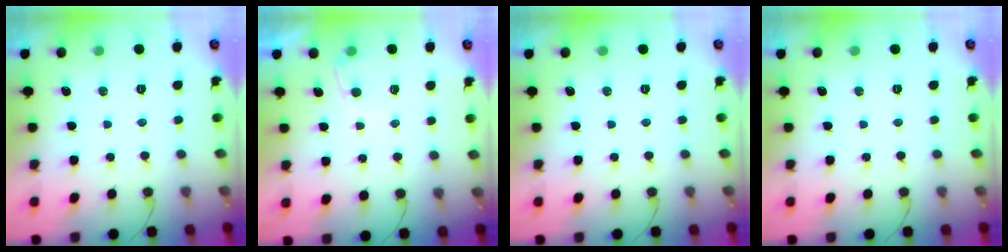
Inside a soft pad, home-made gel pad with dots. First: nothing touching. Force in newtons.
{"total": 3.0, "press": 2.9, "slide": 0.3}
{"total": 0.0}
{"total": 0.0}